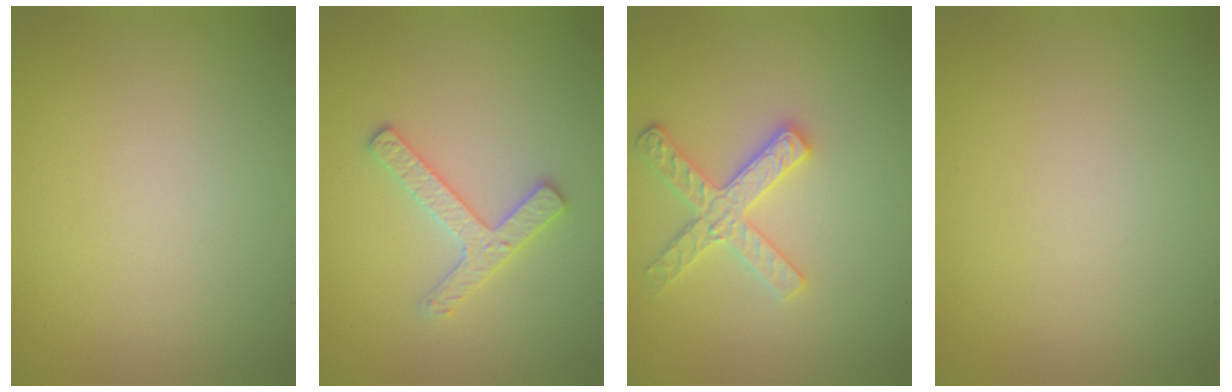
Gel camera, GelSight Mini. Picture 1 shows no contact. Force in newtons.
{"total": 2.5, "press": 2.5, "slide": 0.4}
{"total": 3.2, "press": 3.0, "slide": 1.0}
{"total": 0.0}